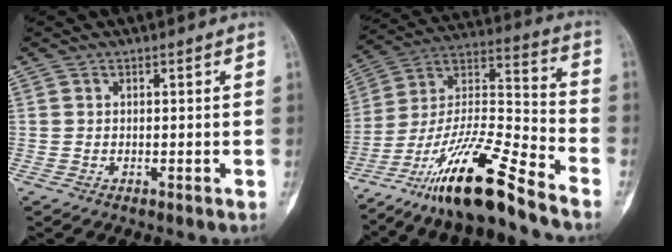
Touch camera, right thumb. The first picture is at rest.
{"total": 19.8, "force": [-14.5, 2.4, 13.3], "torque": [-0.268, 0.070, -0.268]}